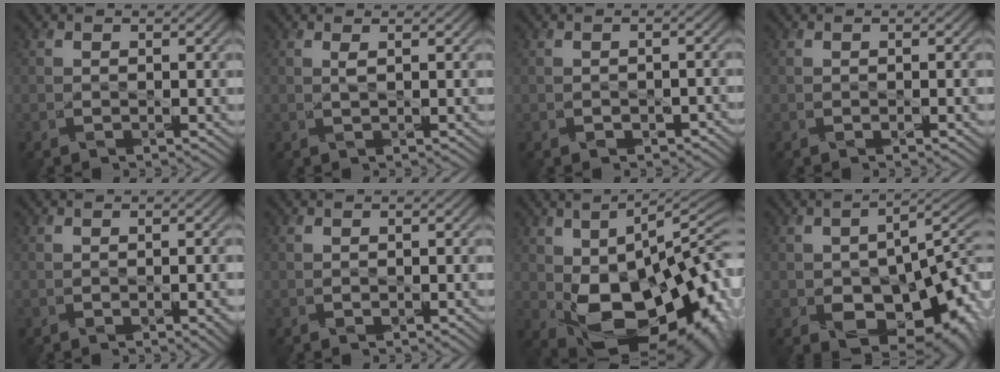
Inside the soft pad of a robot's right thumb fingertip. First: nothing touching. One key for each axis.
{"total": 0.9, "fx": 0.4, "fy": 0.1, "fz": 0.8, "tx": -0.020, "ty": 0.002, "tz": 0.008}
{"total": 1.7, "fx": -0.9, "fy": 1.0, "fz": 1.0, "tx": -0.018, "ty": -0.004, "tz": -0.010}
{"total": 0.8, "fx": -0.2, "fy": 0.1, "fz": 0.8, "tx": -0.013, "ty": -0.001, "tz": -0.002}
{"total": 2.6, "fx": -0.8, "fy": 1.0, "fz": 2.3, "tx": -0.033, "ty": -0.008, "tz": -0.004}
{"total": 0.9, "fx": -0.3, "fy": 0.4, "fz": 0.8, "tx": -0.016, "ty": -0.002, "tz": -0.003}
{"total": 20.4, "fx": -4.2, "fy": 10.9, "fz": 16.8, "tx": -0.264, "ty": -0.031, "tz": -0.055}
{"total": 14.9, "fx": -4.9, "fy": 8.7, "fz": 11.0, "tx": -0.154, "ty": -0.038, "tz": -0.054}